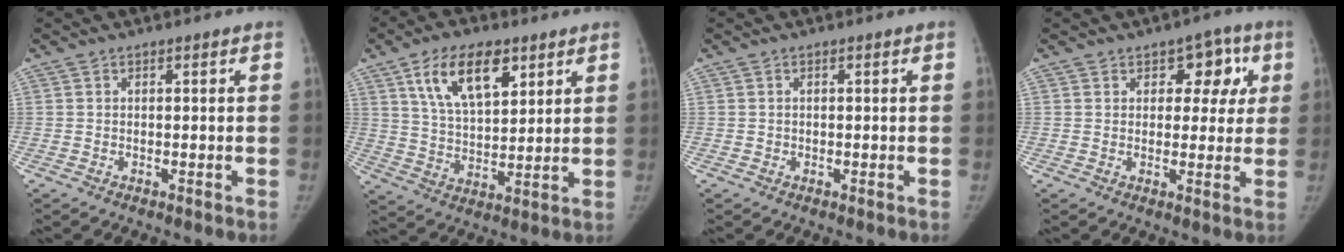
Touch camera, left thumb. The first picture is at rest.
{"total": 13.4, "force": [6.7, 6.8, 9.4], "torque": [-0.139, -0.025, 0.124]}
{"total": 0.6, "force": [-0.1, 0.6, 0.0], "torque": [0.003, 0.003, -0.003]}
{"total": 7.1, "force": [2.5, 5.0, 4.5], "torque": [-0.004, -0.004, 0.024]}